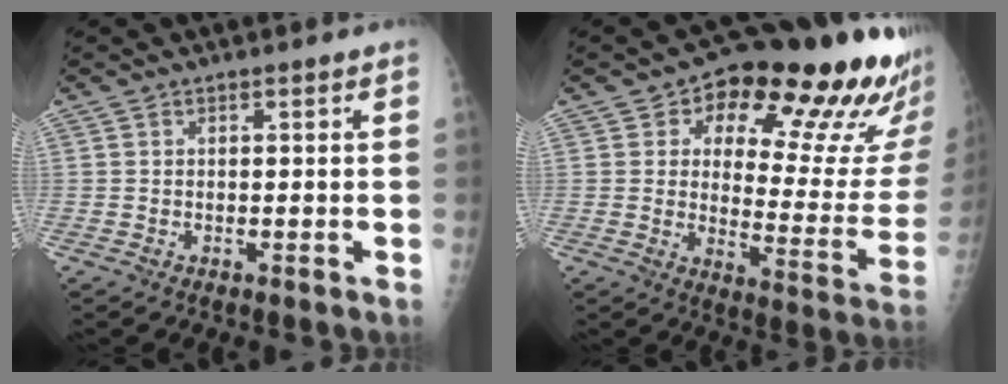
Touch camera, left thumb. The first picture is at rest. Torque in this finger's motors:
{"motor_torque": [0.67, 0.56, 0.43, -0.30, 0.11]}